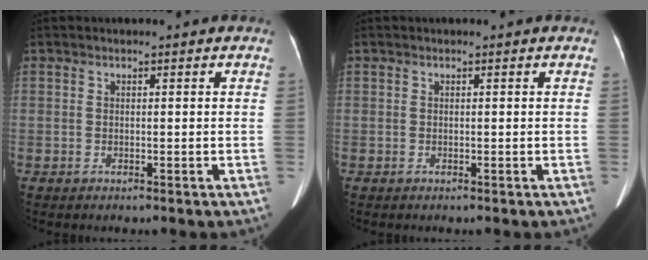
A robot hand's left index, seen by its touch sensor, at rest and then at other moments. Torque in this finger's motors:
{"motor_torque": [0.02, 0.00, 0.00, 0.00]}